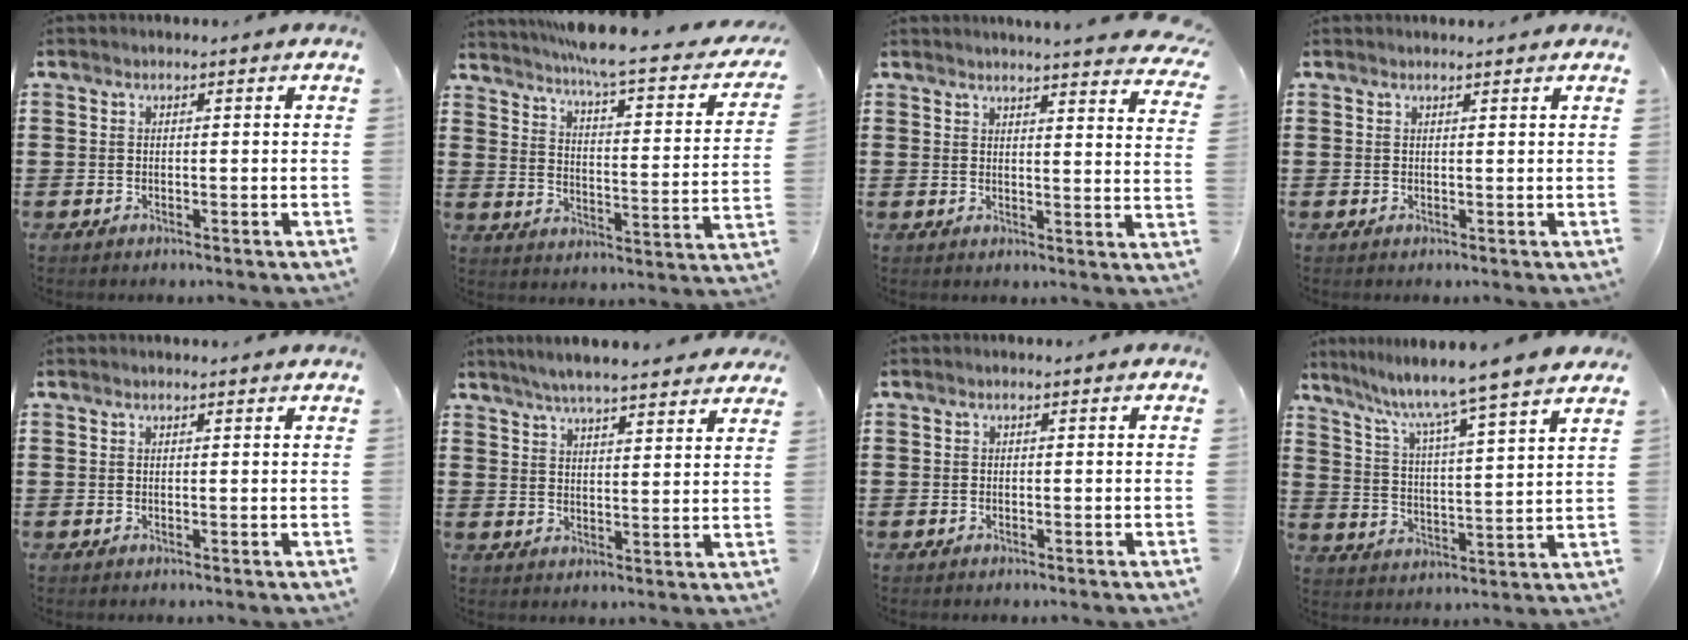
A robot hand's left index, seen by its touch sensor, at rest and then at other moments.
{"total": 5.3, "force": [4.4, -0.4, 2.9], "torque": [-0.072, -0.043, 0.064]}
{"total": 3.5, "force": [3.4, -0.7, 0.6], "torque": [-0.020, -0.023, 0.058]}
{"total": 0.7, "force": [0.7, 0.0, 0.1], "torque": [-0.004, -0.002, 0.013]}
{"total": 0.6, "force": [0.5, 0.0, 0.2], "torque": [-0.005, -0.002, 0.011]}
{"total": 5.2, "force": [5.0, -0.1, 1.7], "torque": [-0.051, -0.021, 0.088]}
{"total": 0.0}
{"total": 7.0, "force": [5.9, -1.6, 3.4], "torque": [-0.089, -0.054, 0.090]}